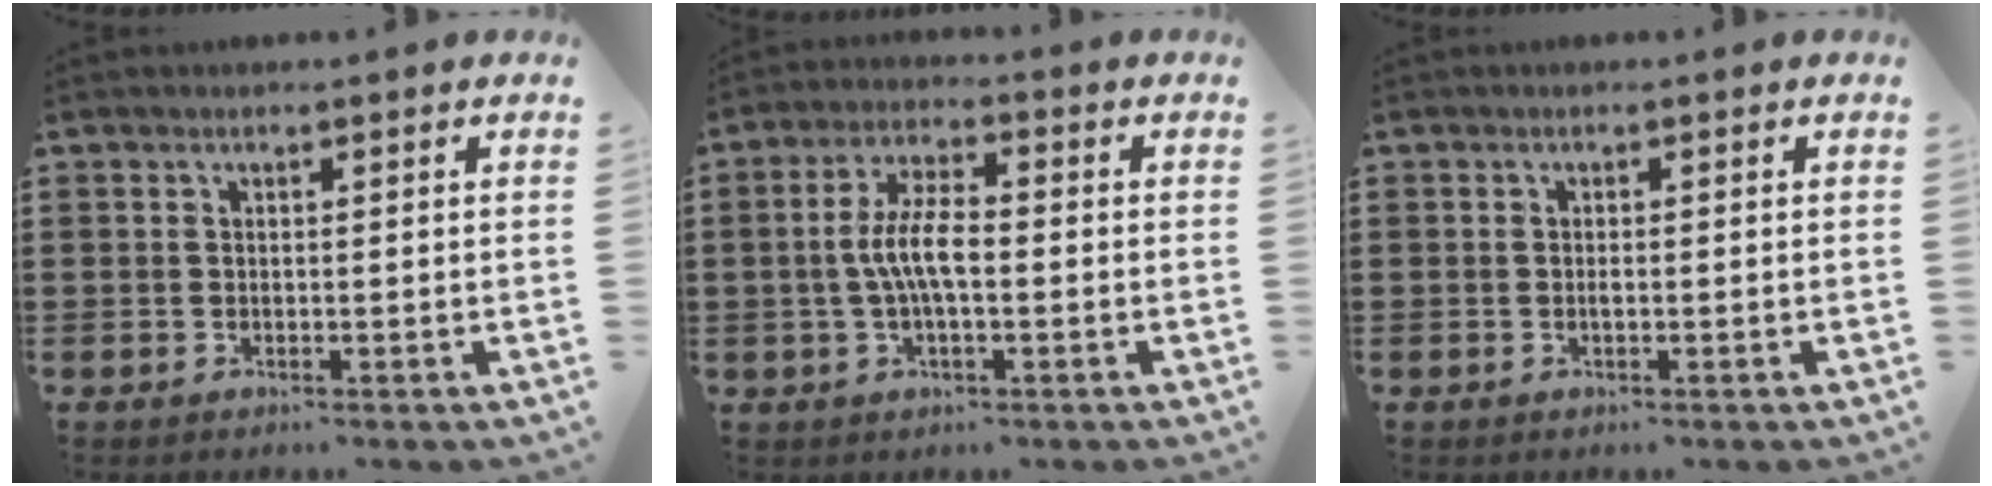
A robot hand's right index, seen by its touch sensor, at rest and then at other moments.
{"total": 7.0, "force": [-0.6, 2.4, 6.5], "torque": [-0.143, -0.003, -0.019]}
{"total": 0.6, "force": [-0.2, 0.1, 0.6], "torque": [-0.012, -0.005, -0.002]}